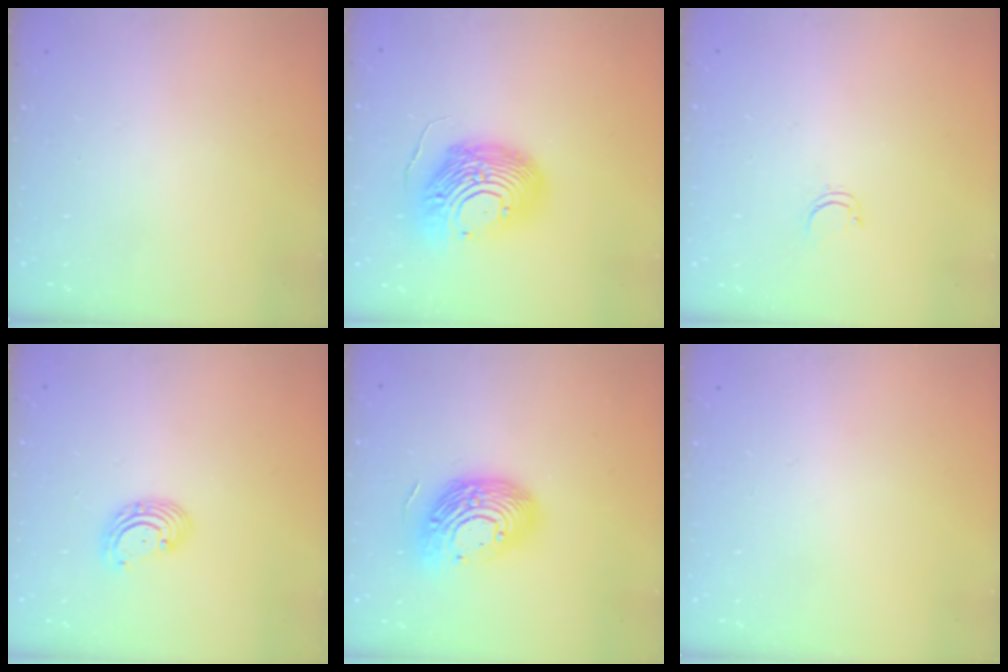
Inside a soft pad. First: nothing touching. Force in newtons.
{"total": 18.0, "press": 17.9, "slide": 1.9}
{"total": 3.5, "press": 3.5, "slide": 0.5}
{"total": 3.5, "press": 3.5, "slide": 0.2}
{"total": 17.9, "press": 17.9, "slide": 1.2}
{"total": 0.0}